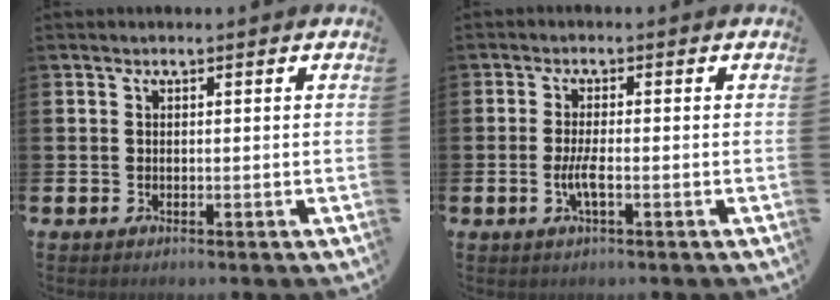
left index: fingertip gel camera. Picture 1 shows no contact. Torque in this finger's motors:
{"motor_torque": [0.49, 0.37, 0.13, 0.09]}